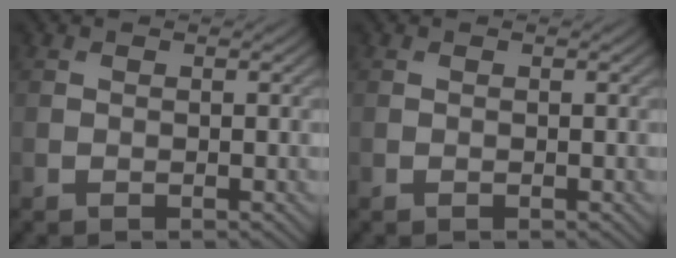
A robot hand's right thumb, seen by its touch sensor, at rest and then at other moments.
{"total": 0.0}